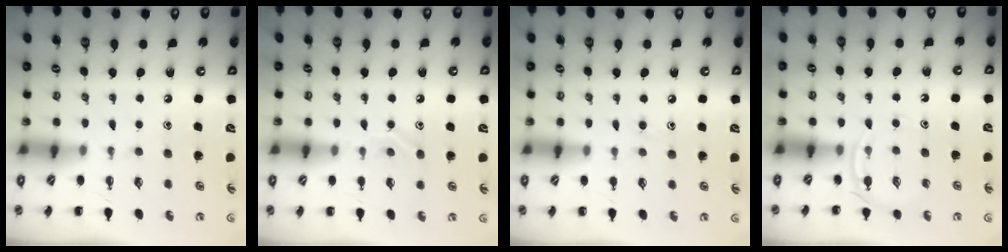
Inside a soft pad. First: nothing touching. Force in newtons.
{"total": 8.7, "press": 8.5, "slide": 1.6}
{"total": 6.5, "press": 6.0, "slide": 2.5}
{"total": 4.9, "press": 4.8, "slide": 1.2}